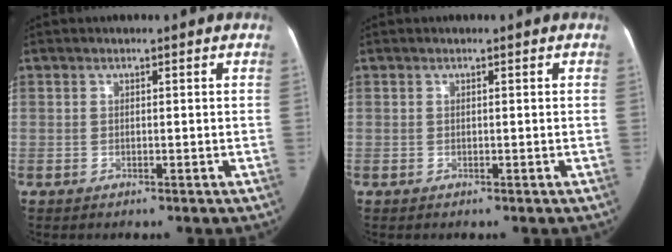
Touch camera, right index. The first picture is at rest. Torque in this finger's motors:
{"motor_torque": [0.03, 0.00, -0.02, -0.01]}